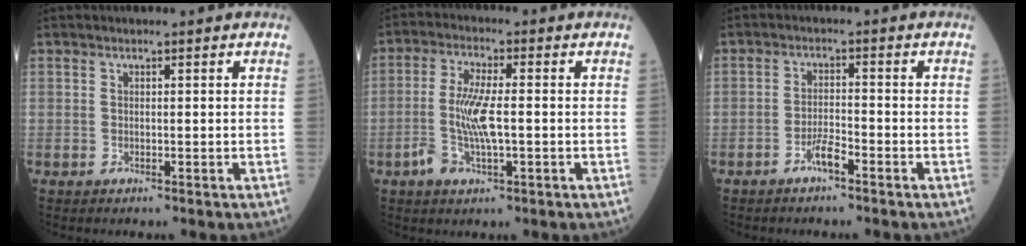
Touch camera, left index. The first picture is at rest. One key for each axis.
{"total": 6.7, "fx": -1.2, "fy": 1.7, "fz": 6.4, "tx": -0.141, "ty": -0.002, "tz": -0.025}
{"total": 2.9, "fx": -2.1, "fy": 0.4, "fz": 1.9, "tx": -0.039, "ty": 0.000, "tz": -0.041}